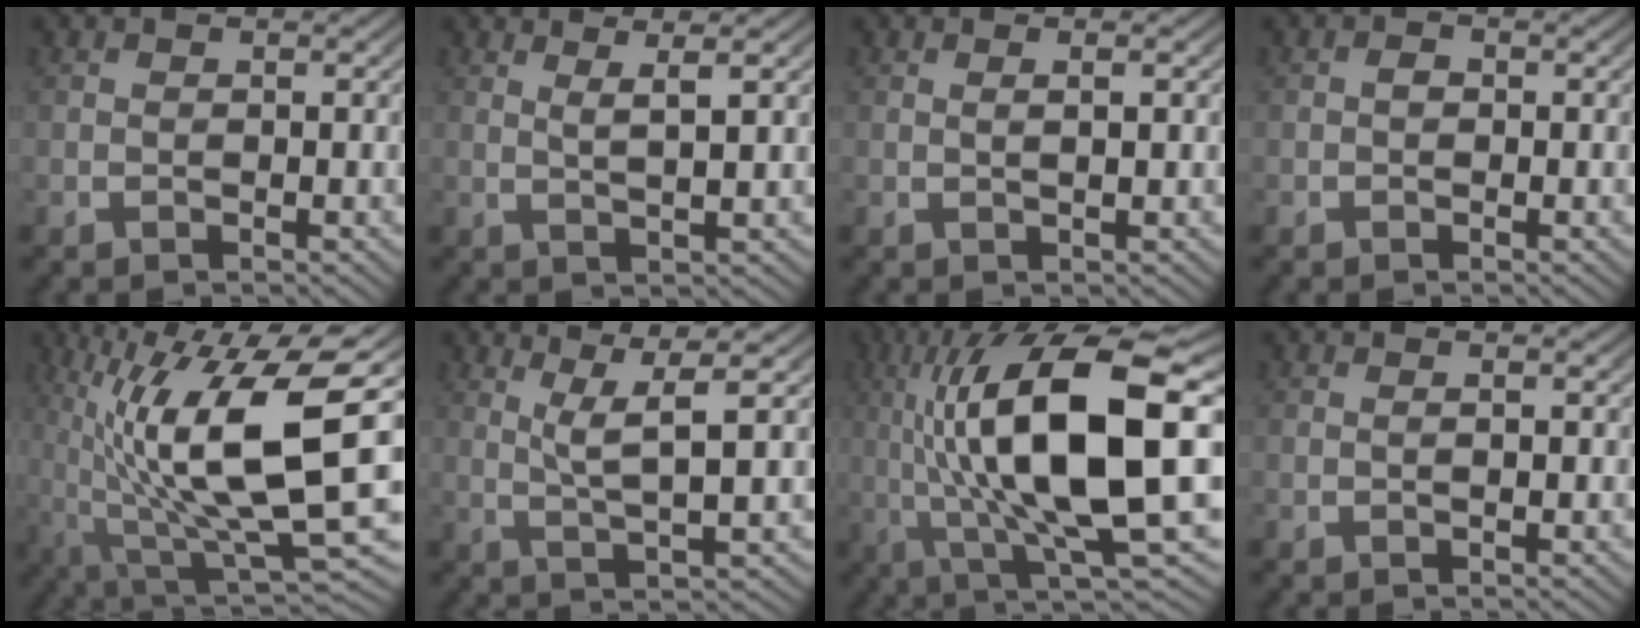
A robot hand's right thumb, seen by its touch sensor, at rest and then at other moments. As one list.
[{"total": 3.1, "force": [2.1, 0.2, 2.3], "torque": [-0.041, 0.004, 0.039]}, {"total": 1.2, "force": [0.4, 0.2, 1.2], "torque": [-0.021, 0.002, 0.009]}, {"total": 0.8, "force": [-0.1, 0.6, 0.5], "torque": [-0.009, -0.004, -0.004]}, {"total": 15.1, "force": [-0.1, 6.8, 13.5], "torque": [-0.257, -0.047, 0.028]}, {"total": 6.0, "force": [2.6, 1.6, 5.2], "torque": [-0.075, 0.003, 0.043]}, {"total": 18.5, "force": [0.7, 8.2, 16.6], "torque": [-0.302, -0.037, 0.029]}, {"total": 0.7, "force": [0.0, 0.2, 0.6], "torque": [-0.010, 0.002, 0.000]}]